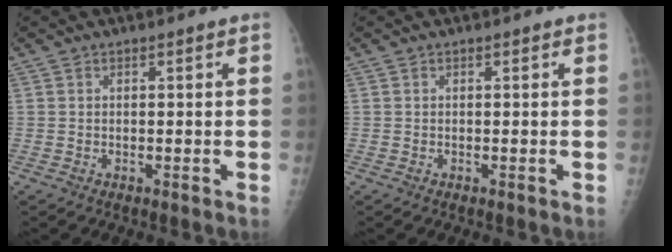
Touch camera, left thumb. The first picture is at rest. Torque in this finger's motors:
{"motor_torque": [0.00, 0.00, -0.04, 0.04, 0.00]}